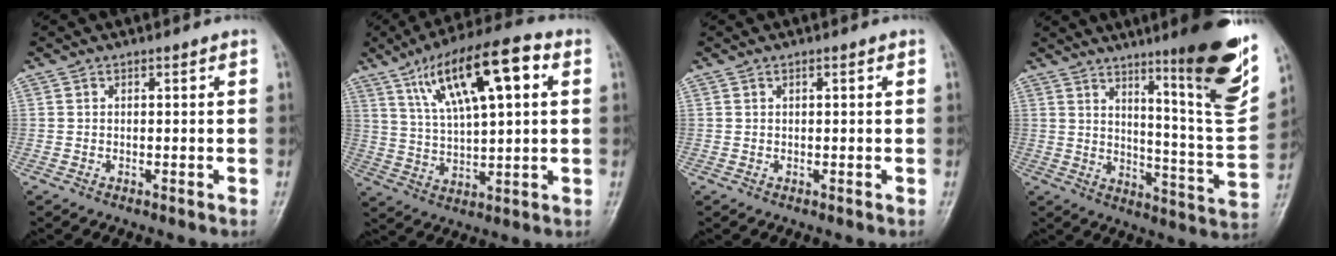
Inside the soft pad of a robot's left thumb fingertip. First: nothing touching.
{"total": 17.5, "force": [6.8, 5.7, 15.0], "torque": [-0.241, 0.006, 0.115]}
{"total": 0.6, "force": [0.3, 0.1, 0.5], "torque": [-0.008, 0.002, 0.003]}
{"total": 19.8, "force": [11.6, 2.0, 16.0], "torque": [-0.186, -0.070, 0.174]}